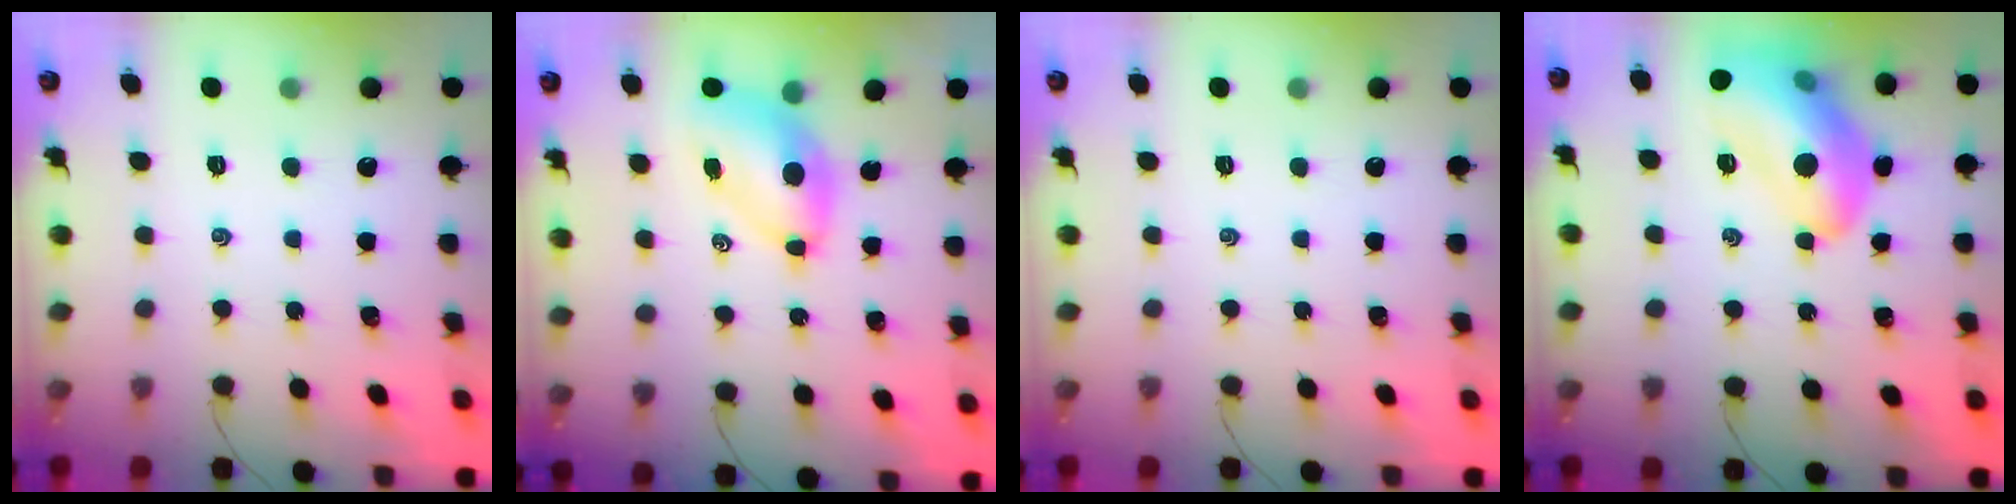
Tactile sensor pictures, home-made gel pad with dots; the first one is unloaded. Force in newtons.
{"total": 6.8, "press": 6.6, "slide": 1.8}
{"total": 0.0}
{"total": 17.3, "press": 17.2, "slide": 2.1}